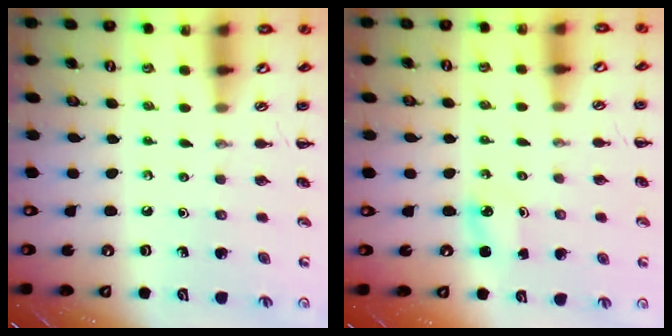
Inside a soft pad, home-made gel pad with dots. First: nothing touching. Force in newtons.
{"total": 2.2, "press": 2.1, "slide": 0.4}